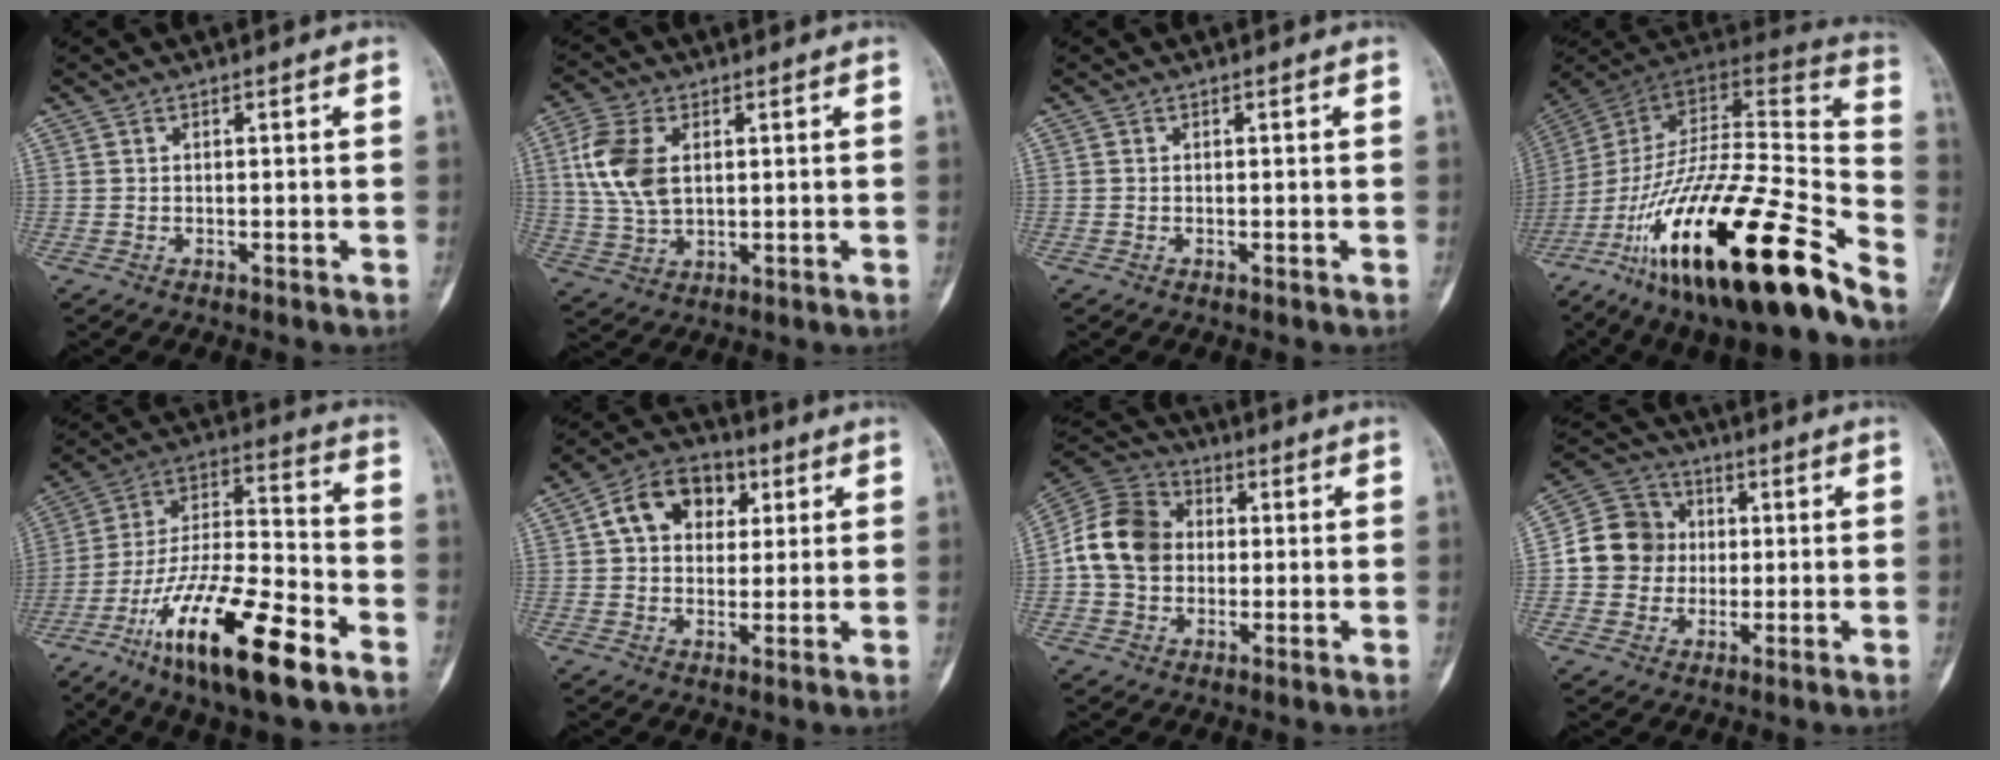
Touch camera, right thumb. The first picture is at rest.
{"total": 8.8, "force": [1.8, 6.0, 6.2], "torque": [-0.125, 0.002, 0.039]}
{"total": 0.0}
{"total": 34.2, "force": [-20.3, 8.1, 26.3], "torque": [-0.385, 0.060, -0.334]}
{"total": 22.8, "force": [-12.7, 6.1, 17.9], "torque": [-0.345, 0.055, -0.227]}
{"total": 11.4, "force": [3.3, 8.5, 6.9], "torque": [-0.081, 0.009, 0.045]}
{"total": 12.6, "force": [0.3, 10.2, 7.3], "torque": [-0.115, 0.026, -0.006]}
{"total": 11.1, "force": [0.2, 10.3, 4.2], "torque": [-0.049, 0.022, -0.005]}